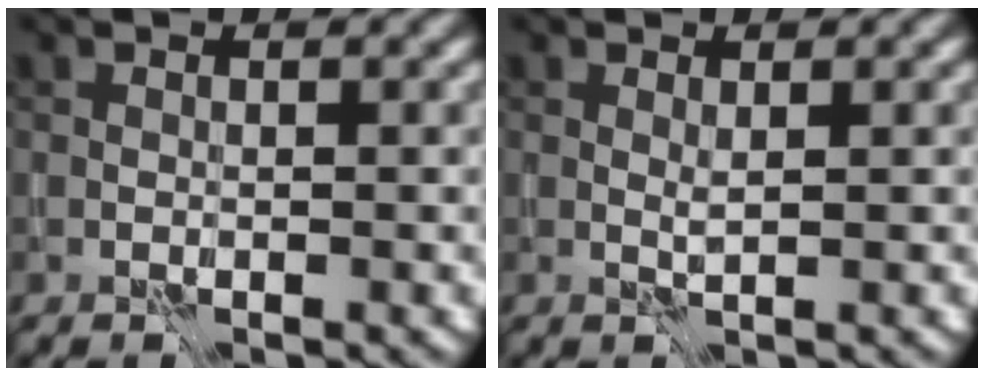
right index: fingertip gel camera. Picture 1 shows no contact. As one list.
[{"total": 0.6, "force": [0.4, -0.2, 0.4], "torque": [-0.010, 0.000, 0.007]}]